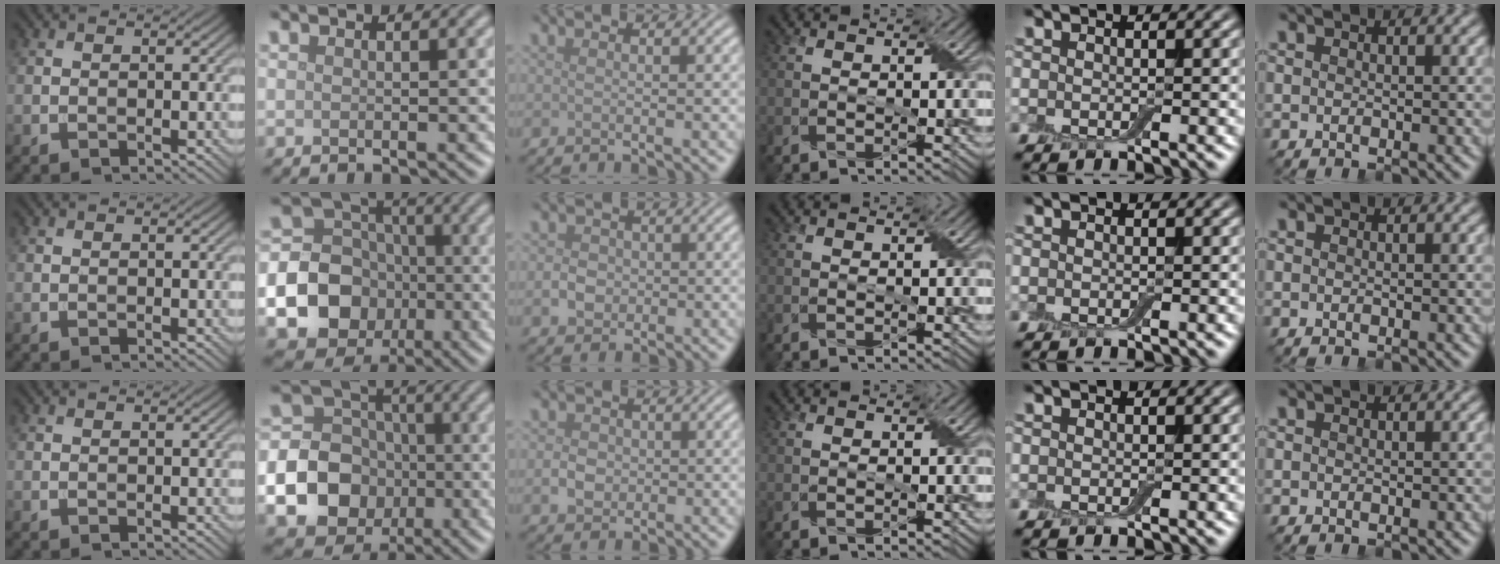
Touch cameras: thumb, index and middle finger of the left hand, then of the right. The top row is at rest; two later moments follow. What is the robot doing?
{"motion": "fold", "object": "aluminum foil"}